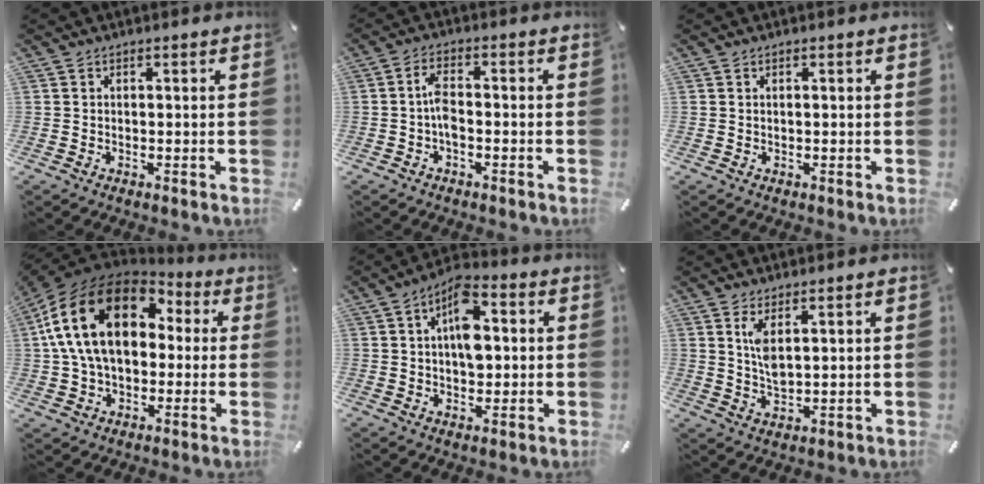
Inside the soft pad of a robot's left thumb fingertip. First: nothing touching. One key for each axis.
{"total": 4.5, "fx": -1.1, "fy": 2.1, "fz": 3.8, "tx": -0.080, "ty": 0.006, "tz": -0.022}
{"total": 0.0}
{"total": 21.4, "fx": 3.9, "fy": 14.7, "fz": 15.1, "tx": -0.315, "ty": 0.009, "tz": 0.059}
{"total": 9.9, "fx": 1.7, "fy": 6.2, "fz": 7.5, "tx": -0.101, "ty": 0.002, "tz": 0.030}
{"total": 5.0, "fx": 2.2, "fy": 2.0, "fz": 4.0, "tx": -0.078, "ty": -0.006, "tz": 0.039}